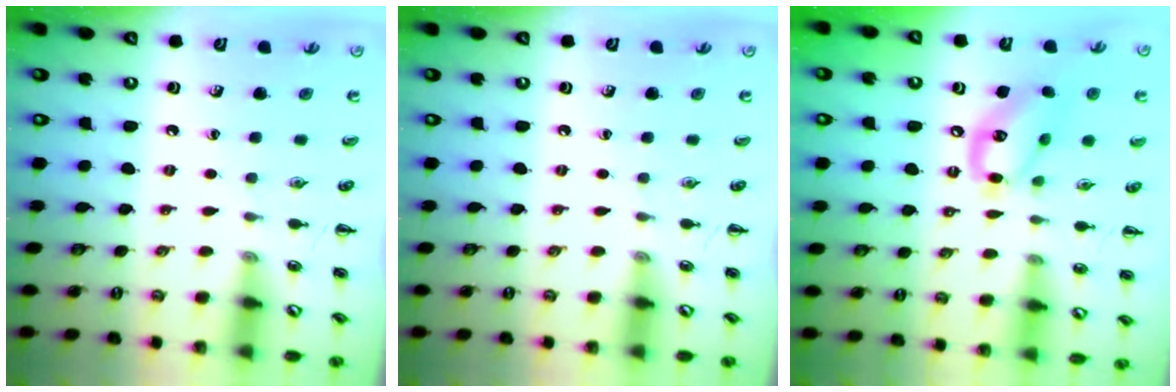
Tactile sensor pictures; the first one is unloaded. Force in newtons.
{"total": 0.0}
{"total": 13.5, "press": 13.2, "slide": 2.9}